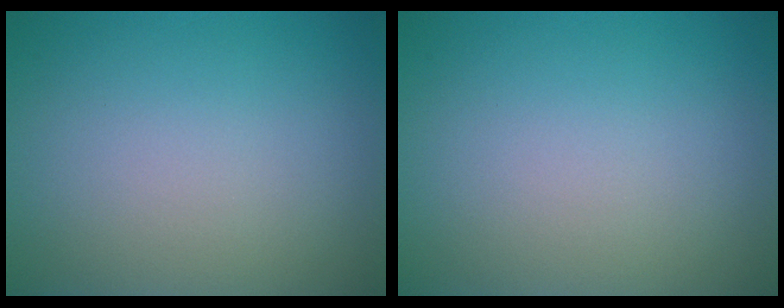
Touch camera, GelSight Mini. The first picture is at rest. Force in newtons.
{"total": 0.0}